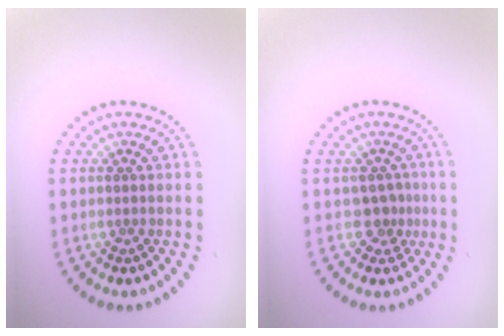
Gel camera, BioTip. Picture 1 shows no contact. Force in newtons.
{"total": 1.8, "press": 1.5, "slide": 1.1}